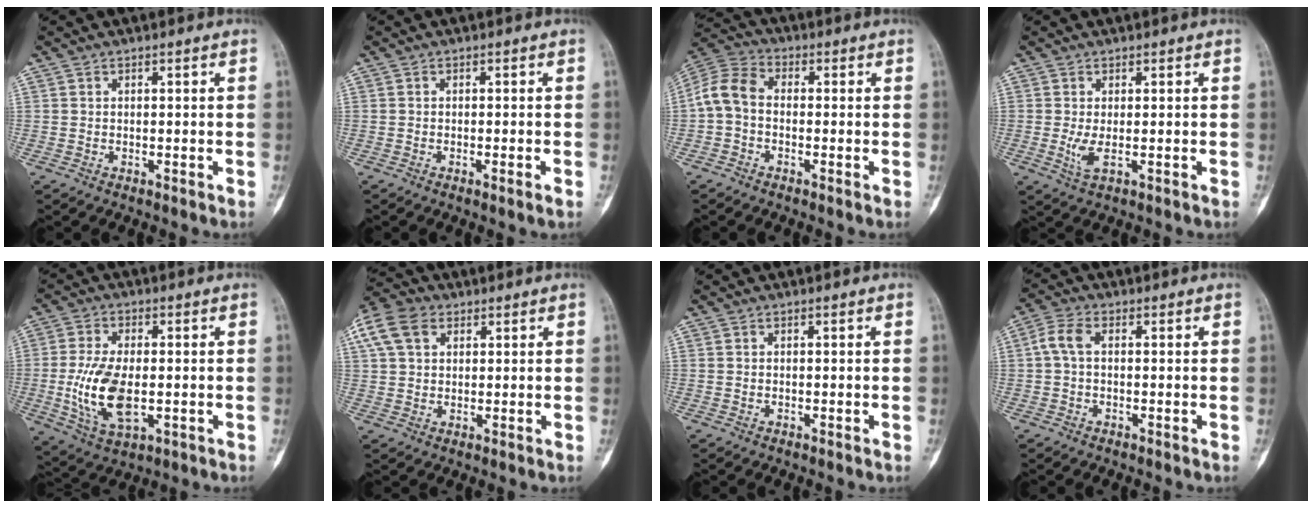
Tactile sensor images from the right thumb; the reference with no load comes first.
{"total": 1.3, "force": [-0.6, 0.0, 1.2], "torque": [-0.023, -0.003, -0.009]}
{"total": 7.6, "force": [-0.9, 5.1, 5.5], "torque": [-0.106, 0.025, -0.034]}
{"total": 2.7, "force": [-0.3, 0.7, 2.6], "torque": [-0.067, -0.011, -0.002]}
{"total": 12.2, "force": [-1.5, 6.2, 10.4], "torque": [-0.206, -0.008, -0.021]}
{"total": 11.6, "force": [4.8, 8.1, 6.7], "torque": [-0.141, 0.022, 0.087]}
{"total": 0.0}
{"total": 4.0, "force": [0.1, 2.2, 3.4], "torque": [-0.077, 0.010, -0.004]}